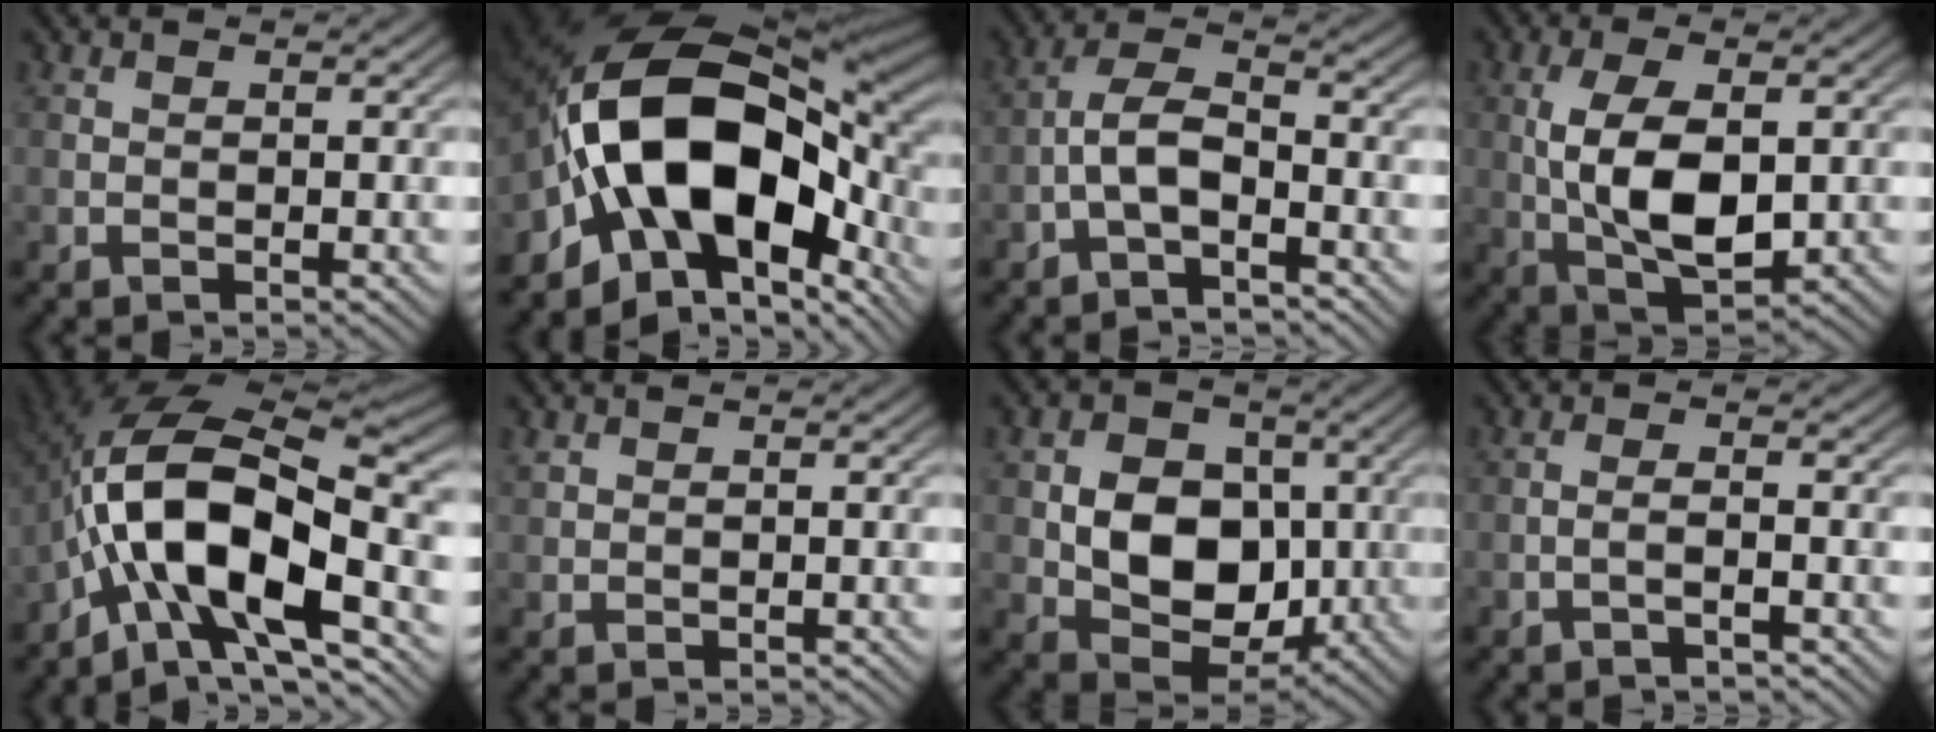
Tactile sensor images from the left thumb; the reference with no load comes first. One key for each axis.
{"total": 18.5, "fx": -3.5, "fy": 10.6, "fz": 14.7, "tx": -0.267, "ty": 0.008, "tz": -0.070}
{"total": 5.0, "fx": -2.5, "fy": 2.0, "fz": 3.9, "tx": -0.075, "ty": 0.013, "tz": -0.060}
{"total": 9.1, "fx": -0.1, "fy": 4.4, "fz": 8.0, "tx": -0.169, "ty": -0.003, "tz": 0.003}
{"total": 15.8, "fx": -4.7, "fy": 6.5, "fz": 13.6, "tx": -0.237, "ty": 0.011, "tz": -0.094}
{"total": 0.7, "fx": 0.4, "fy": 0.4, "fz": 0.3, "tx": -0.010, "ty": 0.000, "tz": 0.011}
{"total": 10.0, "fx": -0.4, "fy": 7.5, "fz": 6.5, "tx": -0.125, "ty": -0.009, "tz": -0.012}
{"total": 1.7, "fx": -1.1, "fy": 0.3, "fz": 1.3, "tx": -0.019, "ty": 0.009, "tz": -0.030}